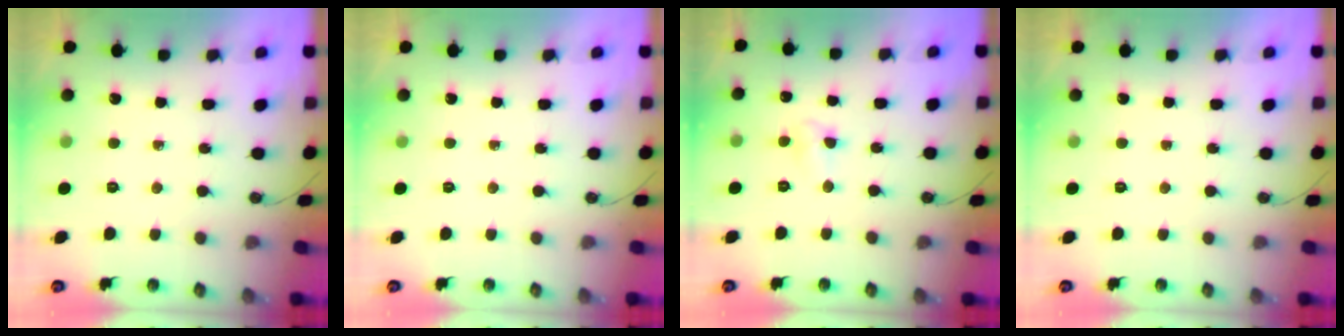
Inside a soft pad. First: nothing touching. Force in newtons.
{"total": 0.0}
{"total": 4.9, "press": 4.8, "slide": 0.8}
{"total": 0.0}